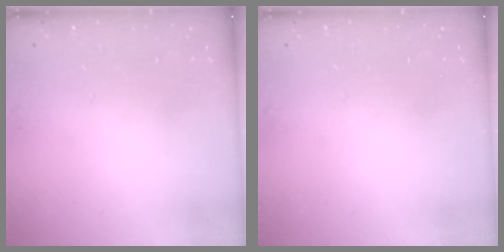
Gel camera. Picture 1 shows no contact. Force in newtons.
{"total": 0.0}